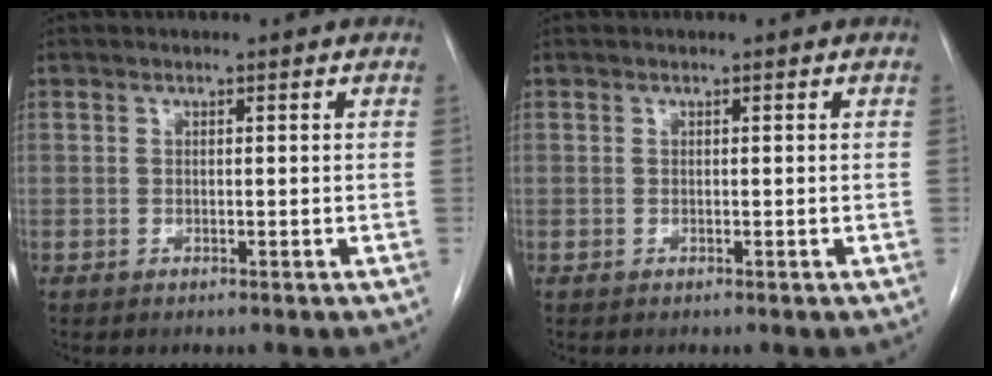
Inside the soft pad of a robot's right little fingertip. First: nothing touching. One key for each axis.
{"total": 0.0}